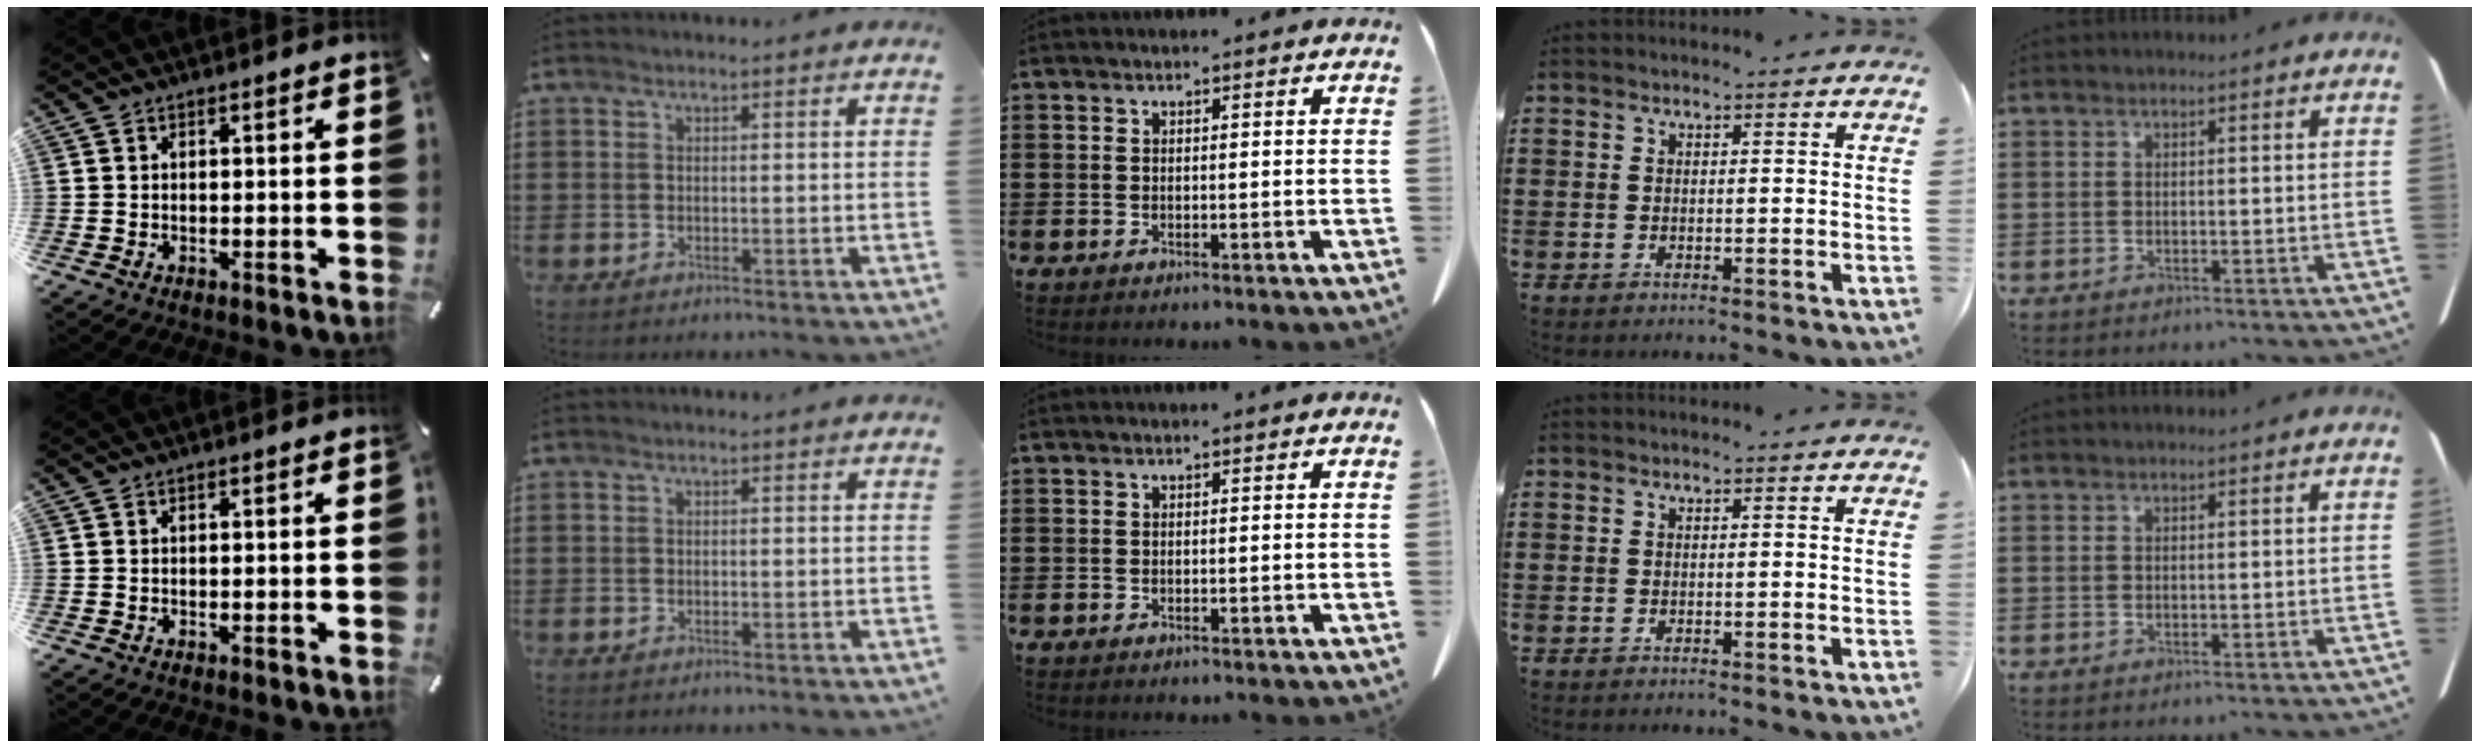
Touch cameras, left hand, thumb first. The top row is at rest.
{}